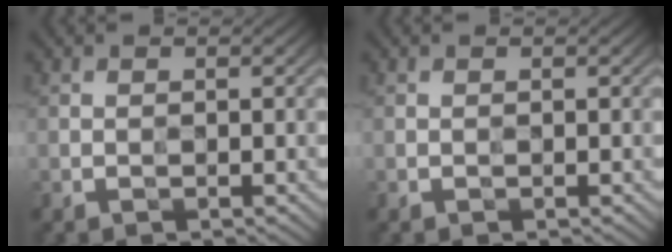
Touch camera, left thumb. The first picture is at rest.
{"total": 0.0}